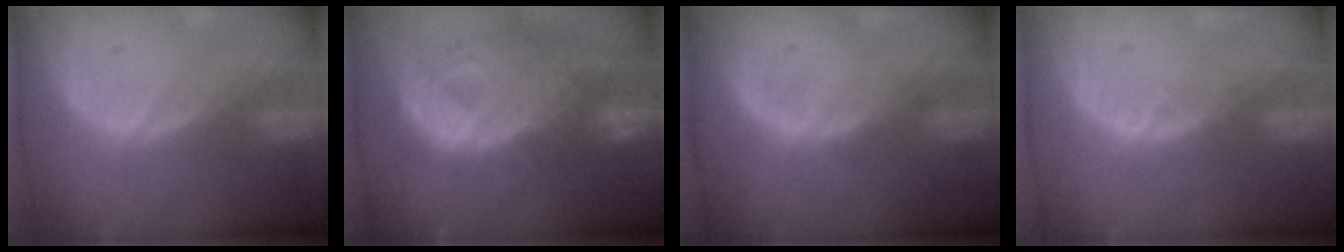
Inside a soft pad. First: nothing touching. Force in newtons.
{"total": 12.8, "press": 11.0, "slide": 6.7}
{"total": 0.7, "press": 0.6, "slide": 0.2}
{"total": 1.3, "press": 1.2, "slide": 0.6}